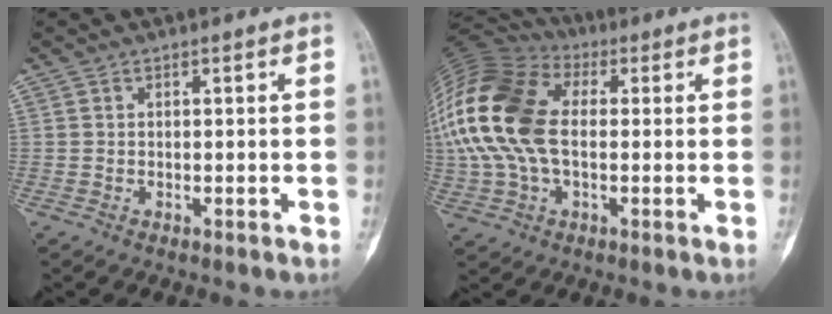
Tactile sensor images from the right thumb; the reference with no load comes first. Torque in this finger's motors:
{"motor_torque": [1.34, 1.19, 1.27, -1.09, 0.55]}